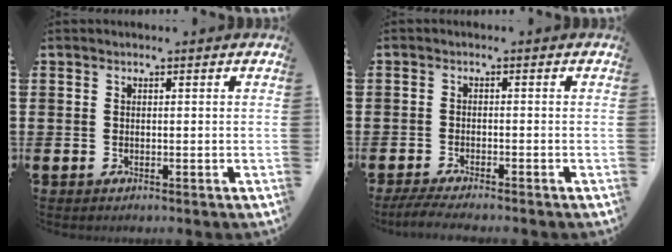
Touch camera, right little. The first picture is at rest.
{"total": 2.0, "force": [-1.7, 0.0, 1.0], "torque": [-0.017, 0.003, -0.032]}